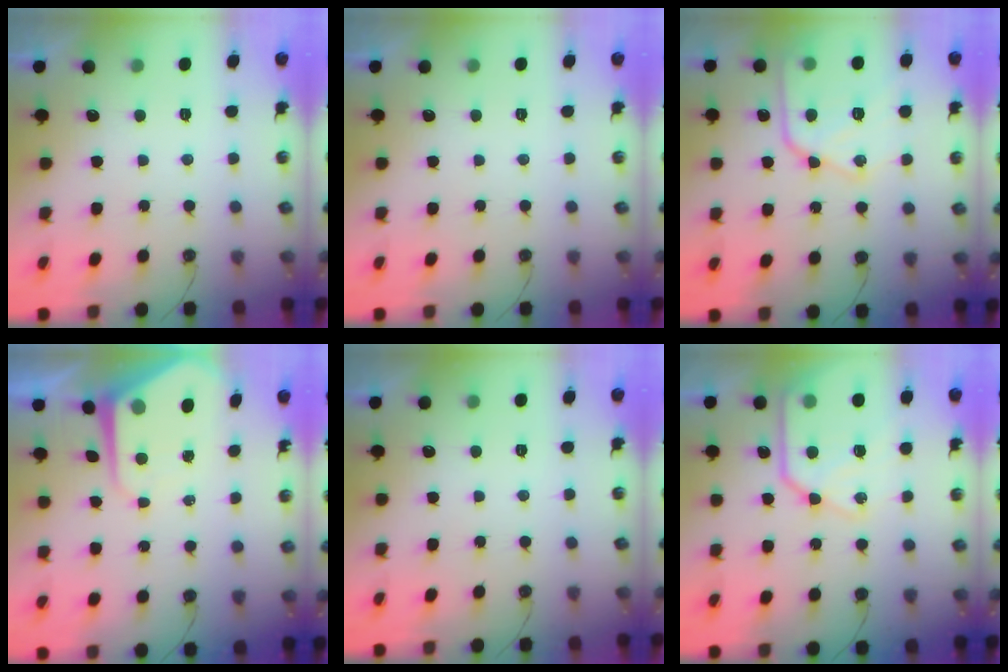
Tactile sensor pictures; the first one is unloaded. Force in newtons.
{"total": 0.0}
{"total": 16.8, "press": 16.8, "slide": 1.5}
{"total": 7.3, "press": 7.3, "slide": 0.6}
{"total": 0.0}
{"total": 17.5, "press": 17.5, "slide": 1.5}